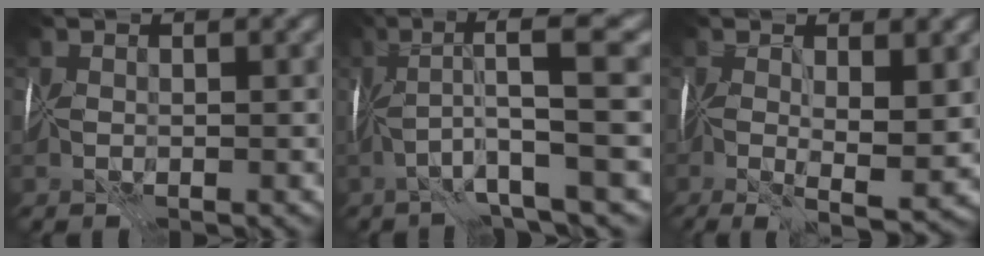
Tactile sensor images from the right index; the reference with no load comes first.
{"total": 7.2, "force": [0.8, 0.1, 7.1], "torque": [-0.104, 0.017, 0.010]}
{"total": 6.6, "force": [0.0, 1.5, 6.4], "torque": [-0.110, -0.019, 0.003]}